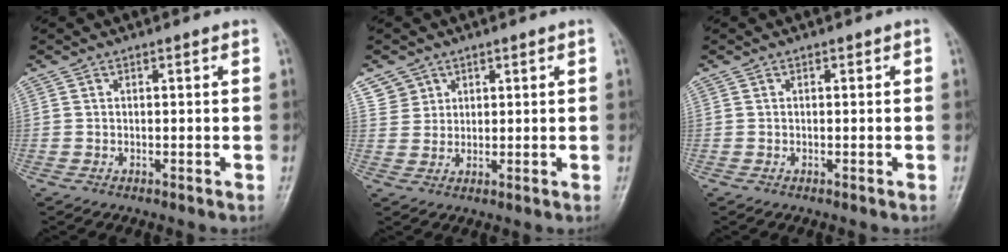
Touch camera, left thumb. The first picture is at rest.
{"total": 3.5, "force": [2.2, 2.7, -0.1], "torque": [0.028, -0.012, 0.037]}
{"total": 0.0}